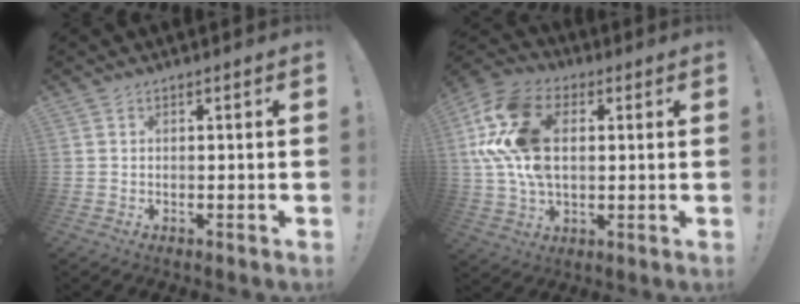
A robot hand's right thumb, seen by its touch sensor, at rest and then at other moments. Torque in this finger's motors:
{"motor_torque": [2.41, 2.24, 1.49, -0.06, 0.38]}